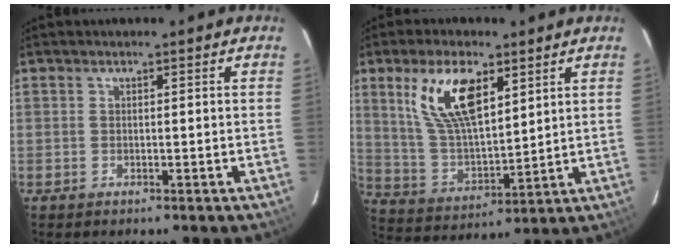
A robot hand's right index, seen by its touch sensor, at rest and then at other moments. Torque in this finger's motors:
{"motor_torque": [0.53, 0.22, 0.64, 0.19]}